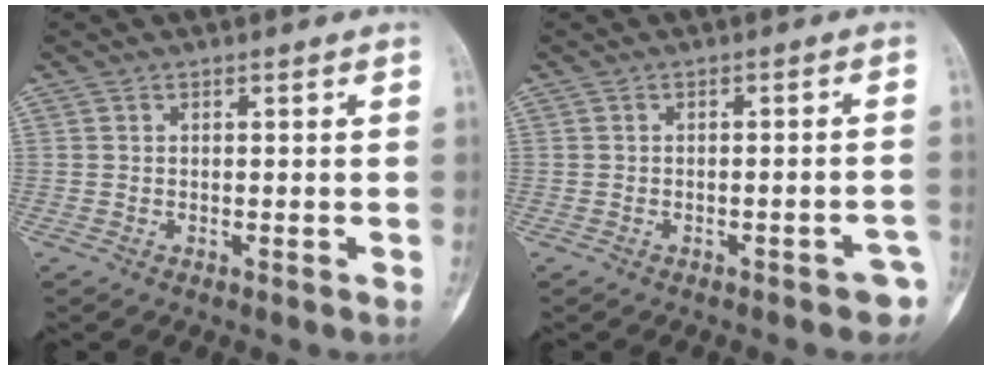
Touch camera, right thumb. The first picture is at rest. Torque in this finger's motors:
{"motor_torque": [0.89, 0.33, 0.61, -0.45, 0.14]}